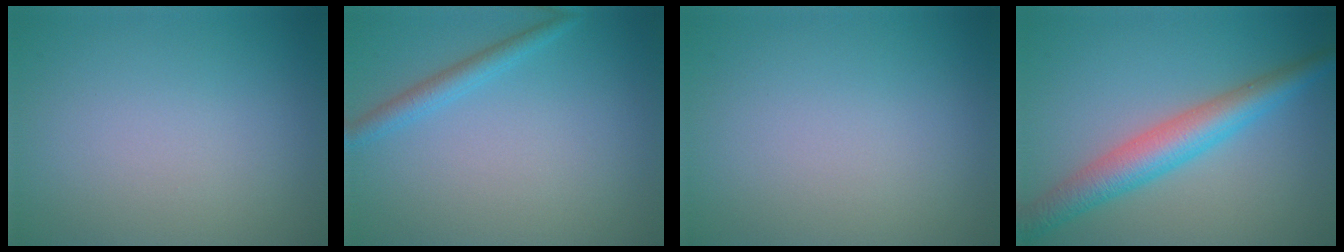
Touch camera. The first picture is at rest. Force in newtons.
{"total": 1.9, "press": 1.9, "slide": 0.2}
{"total": 0.0}
{"total": 5.3, "press": 5.3, "slide": 0.0}